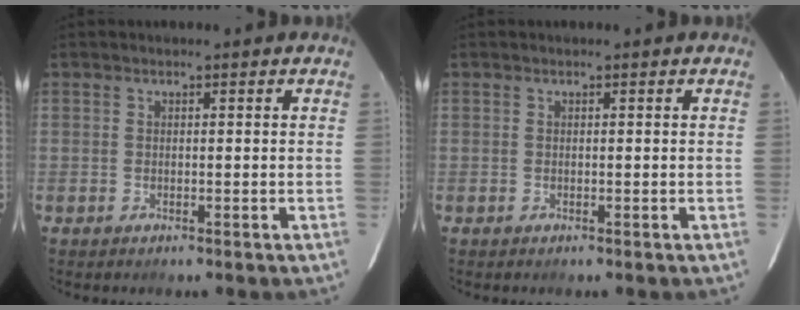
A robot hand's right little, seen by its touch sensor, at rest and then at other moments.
{"total": 0.0}